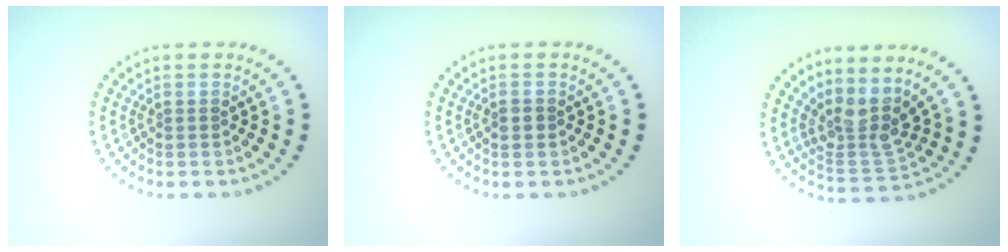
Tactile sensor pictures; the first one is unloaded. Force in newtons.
{"total": 1.4, "press": 1.4, "slide": 0.2}
{"total": 3.7, "press": 2.7, "slide": 2.5}